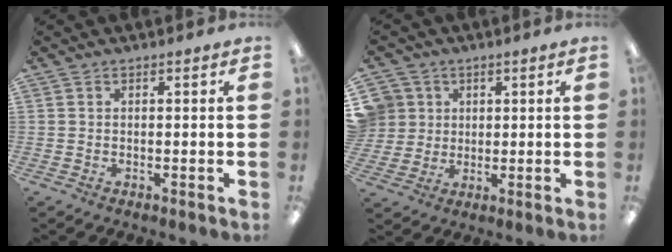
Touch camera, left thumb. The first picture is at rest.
{"total": 6.6, "force": [2.1, 6.2, -0.2], "torque": [-0.010, -0.002, 0.046]}